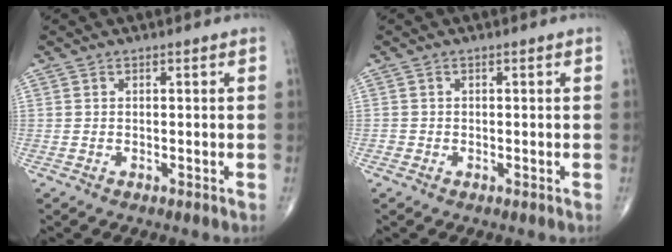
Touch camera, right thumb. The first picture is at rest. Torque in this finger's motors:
{"motor_torque": [0.23, 0.02, 0.11, 0.02, 0.01]}